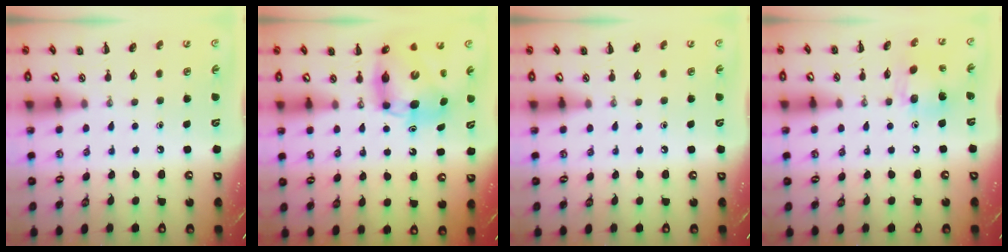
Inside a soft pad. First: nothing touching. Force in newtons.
{"total": 9.7, "press": 9.2, "slide": 2.9}
{"total": 0.0}
{"total": 9.8, "press": 9.7, "slide": 1.1}